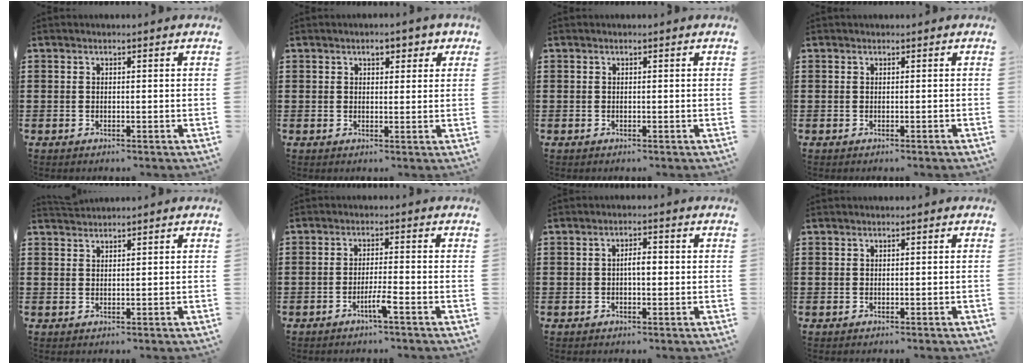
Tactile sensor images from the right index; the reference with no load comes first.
{"total": 2.9, "force": [1.8, 1.4, 1.8], "torque": [-0.032, 0.006, 0.029]}
{"total": 0.0}
{"total": 0.0}
{"total": 1.3, "force": [1.3, -0.1, -0.3], "torque": [0.002, 0.000, 0.027]}
{"total": 3.2, "force": [-2.0, -0.1, 2.5], "torque": [-0.050, -0.004, -0.039]}
{"total": 2.6, "force": [-0.2, 0.8, 2.4], "torque": [-0.045, 0.003, -0.005]}
{"total": 0.0}